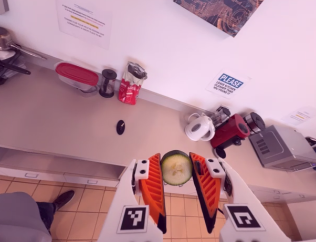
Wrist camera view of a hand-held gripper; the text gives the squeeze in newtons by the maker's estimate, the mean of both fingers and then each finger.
{"total": 9.3, "left": 9.1, "right": 9.4}